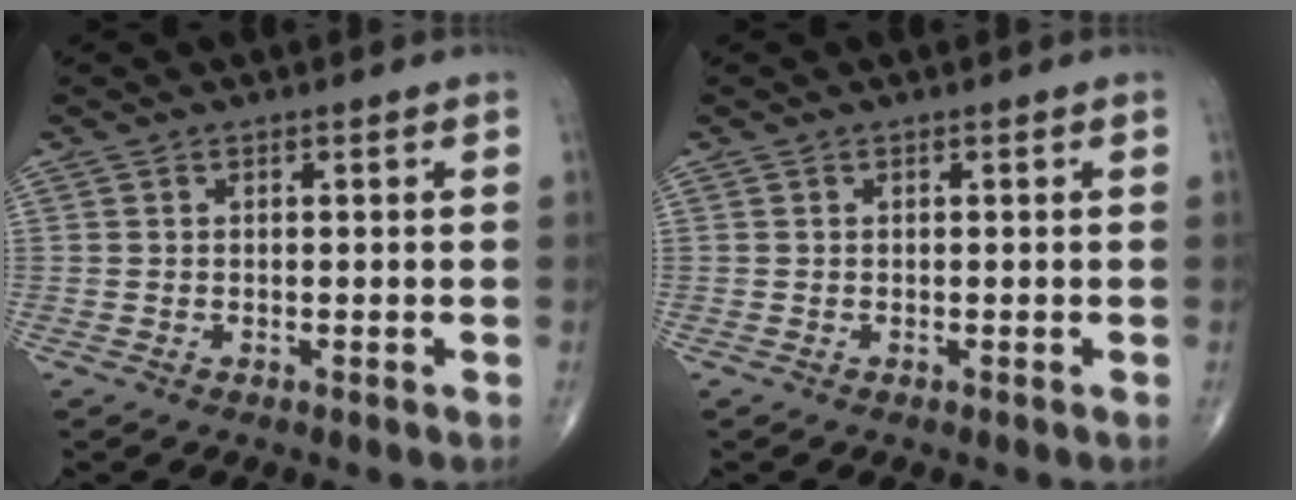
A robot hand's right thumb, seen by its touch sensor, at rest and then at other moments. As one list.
[{"total": 0.0}]